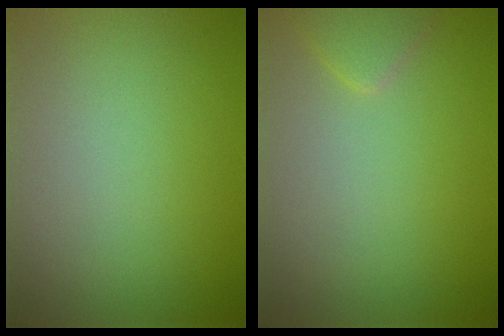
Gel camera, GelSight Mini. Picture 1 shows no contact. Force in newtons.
{"total": 1.5, "press": 1.5, "slide": 0.2}